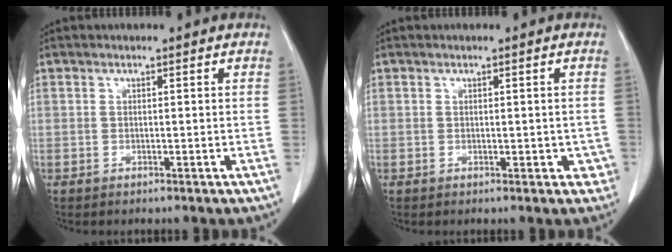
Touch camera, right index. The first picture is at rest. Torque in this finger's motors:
{"motor_torque": [0.06, 0.15, 0.04, 0.03]}